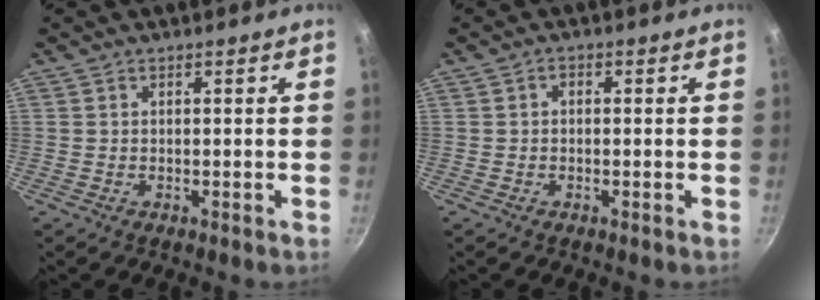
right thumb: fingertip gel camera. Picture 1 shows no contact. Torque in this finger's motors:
{"motor_torque": [-0.33, 0.08, -0.29, -0.10, 0.05]}